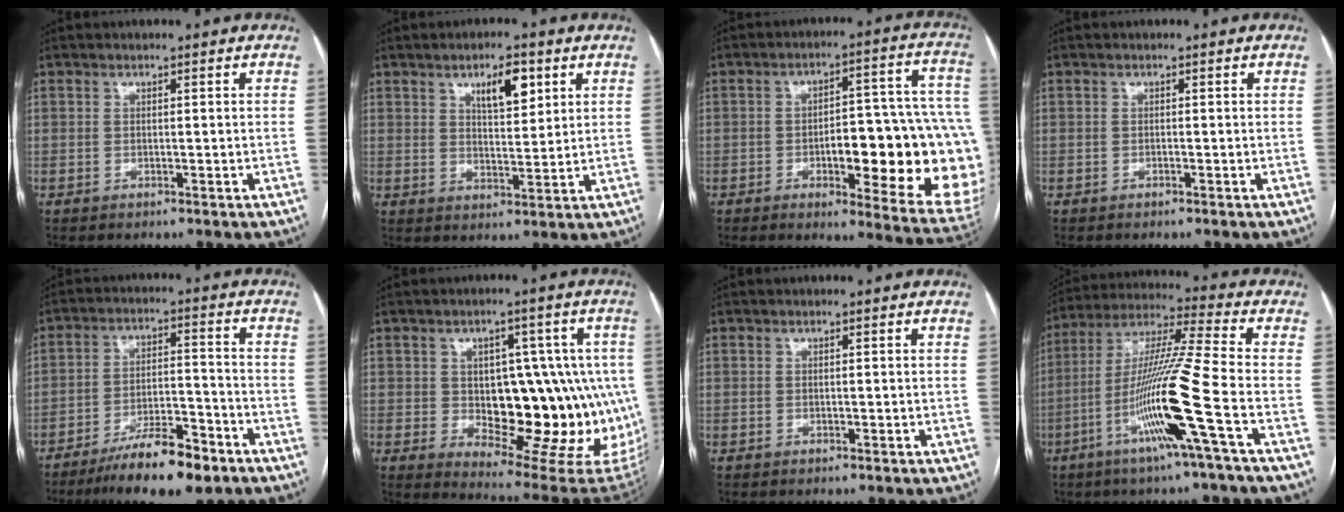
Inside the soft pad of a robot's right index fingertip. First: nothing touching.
{"total": 6.4, "force": [3.3, 2.2, 5.0], "torque": [-0.082, 0.003, 0.056]}
{"total": 23.5, "force": [-4.2, 6.0, 22.3], "torque": [-0.200, 0.028, -0.034]}
{"total": 0.0}
{"total": 11.7, "force": [-8.3, 2.7, 7.8], "torque": [-0.126, -0.004, -0.137]}
{"total": 20.9, "force": [-1.7, 10.3, 18.1], "torque": [-0.182, 0.019, 0.005]}
{"total": 0.0}
{"total": 15.8, "force": [-5.7, -2.0, 14.6], "torque": [-0.286, -0.013, -0.113]}